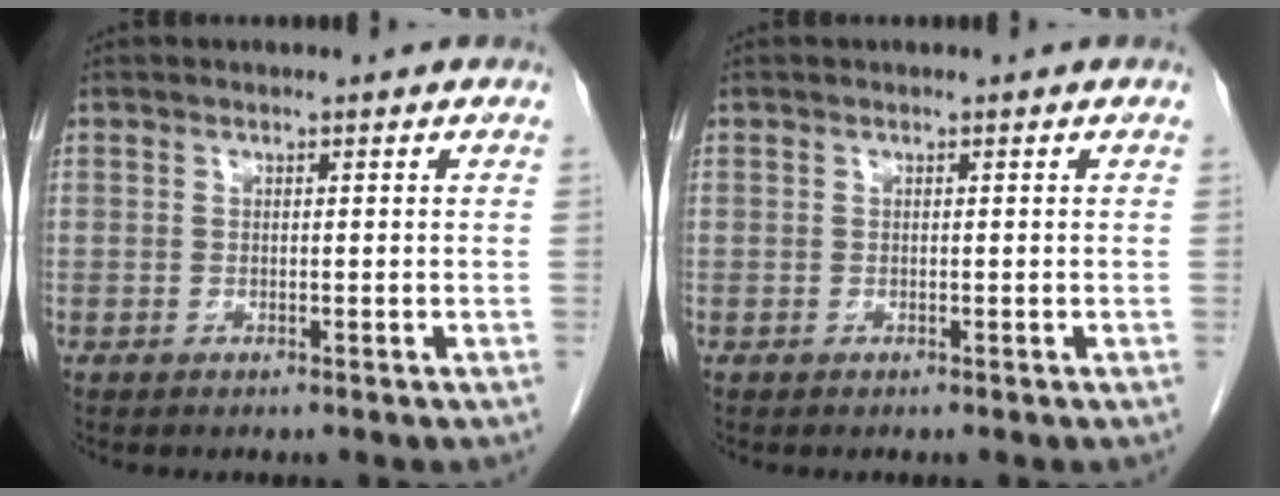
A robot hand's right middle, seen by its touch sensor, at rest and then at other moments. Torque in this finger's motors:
{"motor_torque": [0.52, -0.33, 0.04, 0.01]}